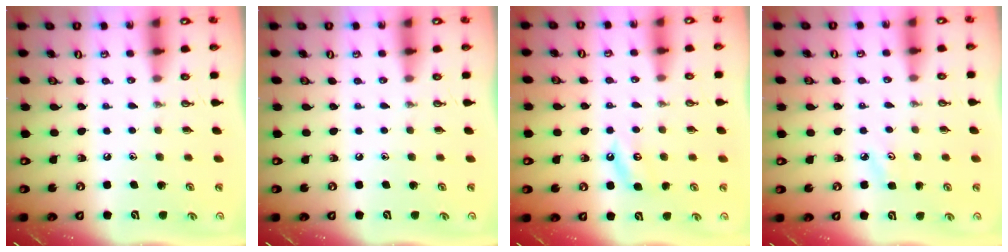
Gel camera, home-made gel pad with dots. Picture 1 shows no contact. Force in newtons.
{"total": 0.0}
{"total": 4.1, "press": 4.0, "slide": 0.7}
{"total": 4.1, "press": 4.1, "slide": 0.5}